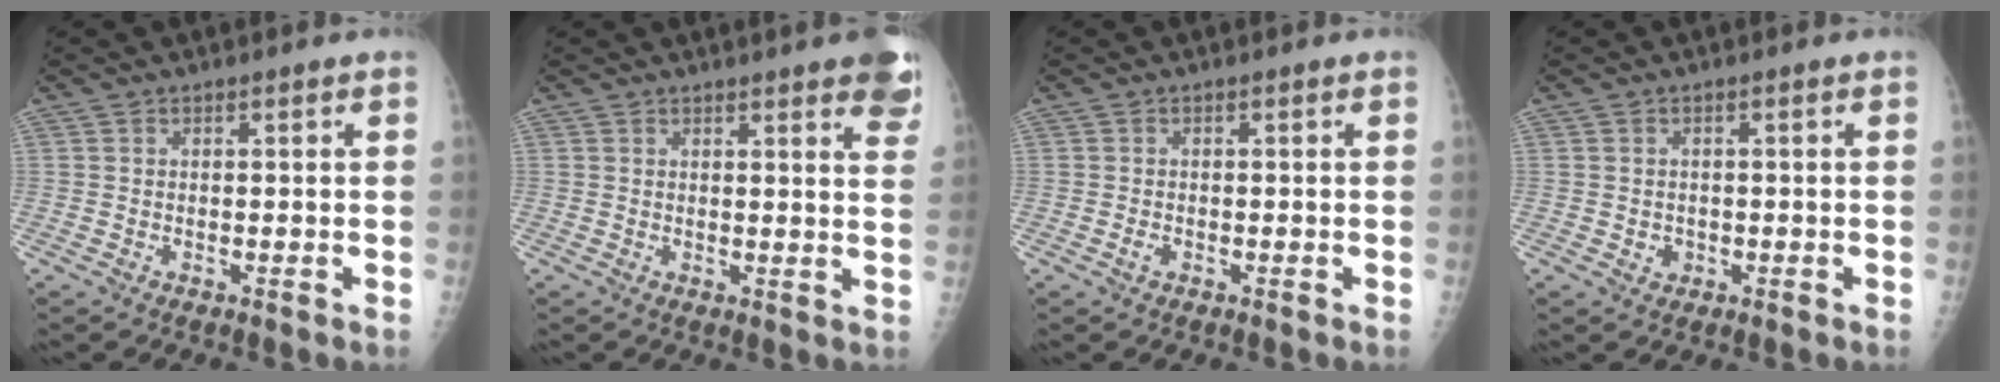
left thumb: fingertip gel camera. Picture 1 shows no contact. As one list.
[{"total": 9.7, "force": [6.3, 2.1, 7.2], "torque": [-0.062, -0.019, 0.063]}, {"total": 0.9, "force": [-0.3, 0.6, 0.6], "torque": [-0.013, 0.002, -0.006]}, {"total": 1.6, "force": [-0.3, 1.4, 0.5], "torque": [-0.003, 0.003, 0.000]}]